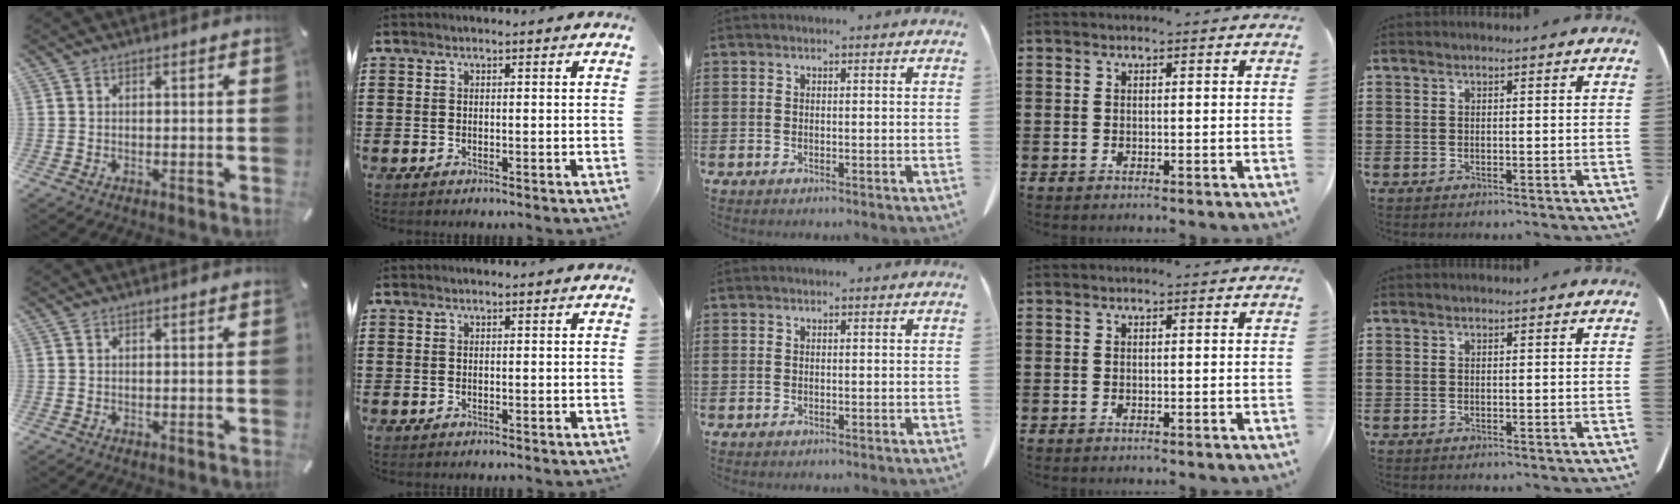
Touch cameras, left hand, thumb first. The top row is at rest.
{}